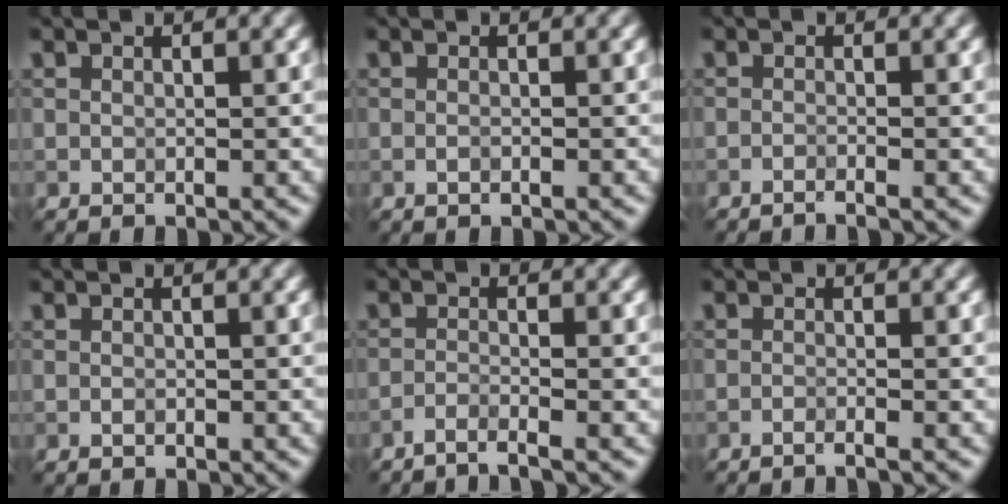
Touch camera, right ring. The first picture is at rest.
{"total": 0.6, "force": [-0.2, 0.2, 0.5], "torque": [-0.013, -0.002, -0.006]}
{"total": 1.1, "force": [-0.8, 0.1, 0.7], "torque": [-0.012, -0.001, -0.021]}
{"total": 0.5, "force": [-0.2, 0.3, 0.3], "torque": [-0.007, 0.000, -0.004]}
{"total": 1.7, "force": [-1.3, 0.1, 1.1], "torque": [-0.015, 0.000, -0.039]}
{"total": 1.3, "force": [-0.9, 0.1, 0.9], "torque": [-0.012, -0.001, -0.025]}